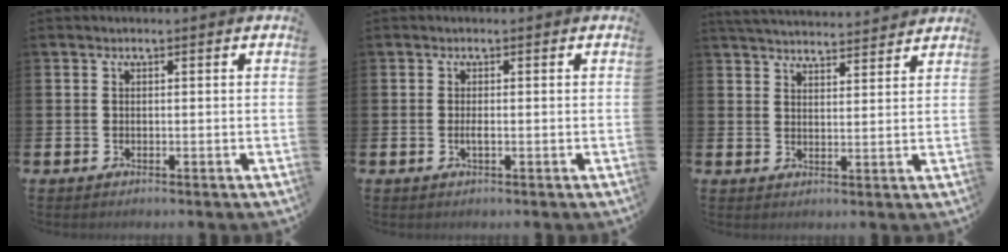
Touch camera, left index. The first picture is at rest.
{"total": 0.9, "force": [-0.2, 0.2, 0.8], "torque": [-0.017, 0.000, -0.003]}
{"total": 4.5, "force": [4.5, 0.2, 0.1], "torque": [-0.008, -0.030, 0.079]}